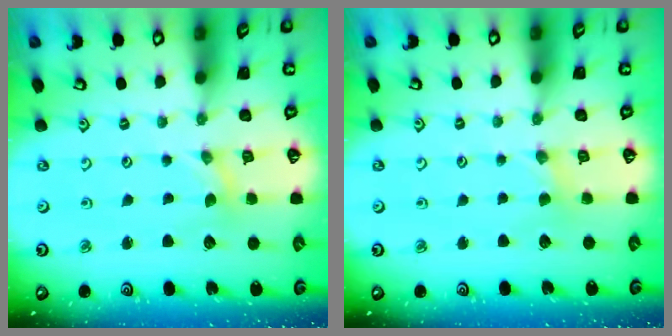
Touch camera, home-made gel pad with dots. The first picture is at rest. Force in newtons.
{"total": 1.7, "press": 1.7, "slide": 0.4}